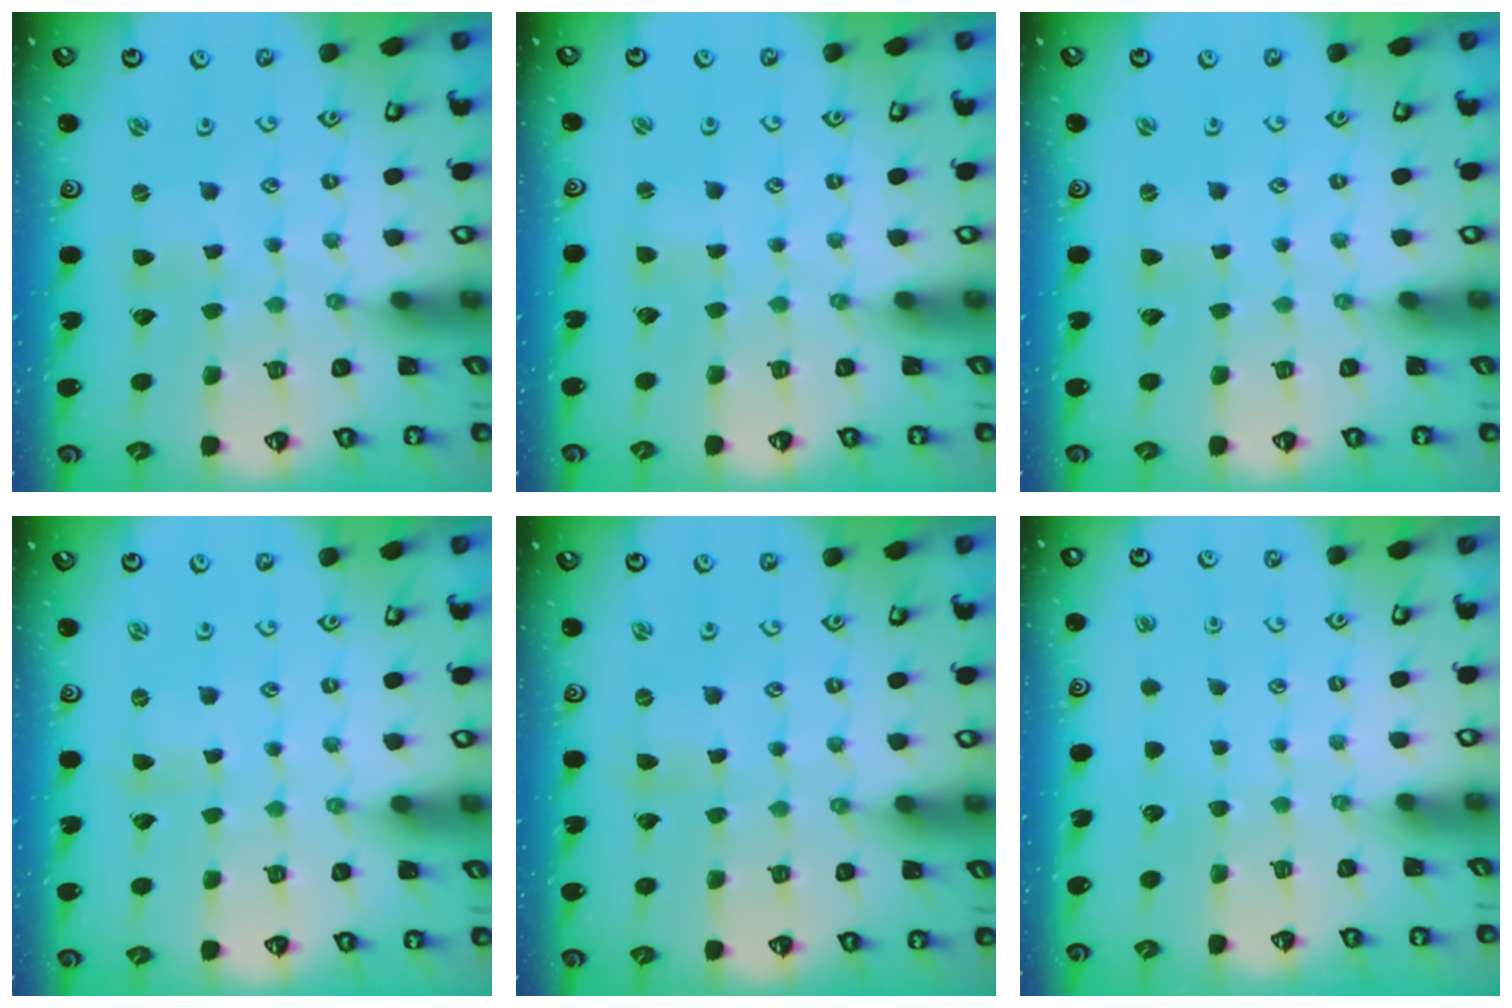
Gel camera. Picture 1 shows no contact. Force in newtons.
{"total": 1.0, "press": 1.0, "slide": 0.0}
{"total": 0.9, "press": 0.9, "slide": 0.1}
{"total": 0.0}
{"total": 0.0}
{"total": 0.0}